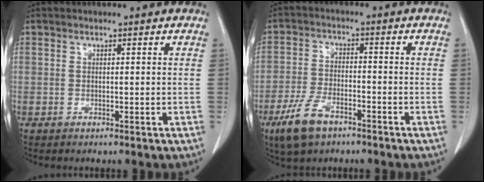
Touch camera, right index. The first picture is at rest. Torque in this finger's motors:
{"motor_torque": [0.21, -0.46, -0.13, -0.09]}